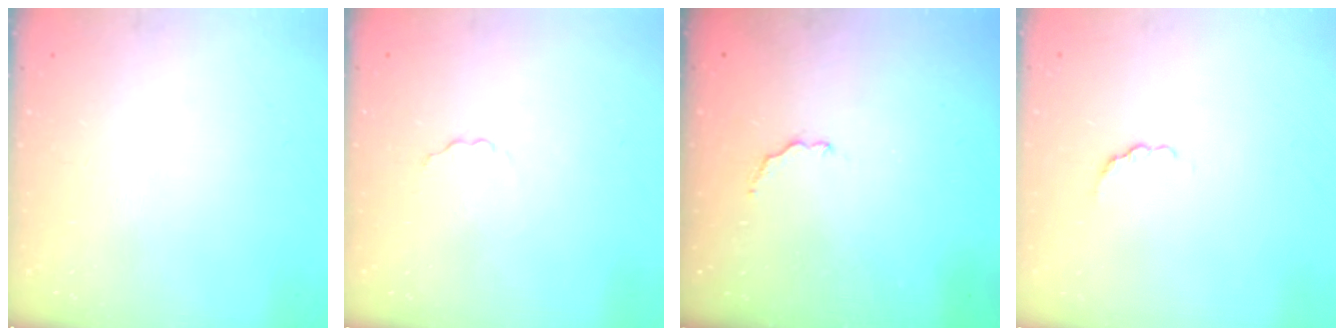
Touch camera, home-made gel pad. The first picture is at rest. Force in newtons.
{"total": 2.4, "press": 2.3, "slide": 0.7}
{"total": 2.9, "press": 2.7, "slide": 0.9}
{"total": 1.8, "press": 1.6, "slide": 0.8}